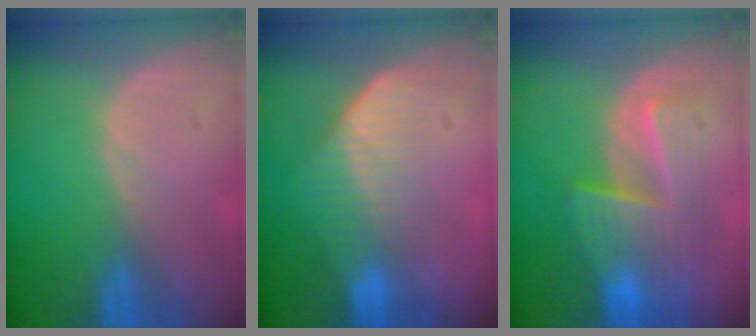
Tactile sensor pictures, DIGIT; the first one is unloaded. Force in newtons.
{"total": 7.3, "press": 6.3, "slide": 3.8}
{"total": 7.3, "press": 7.3, "slide": 0.8}